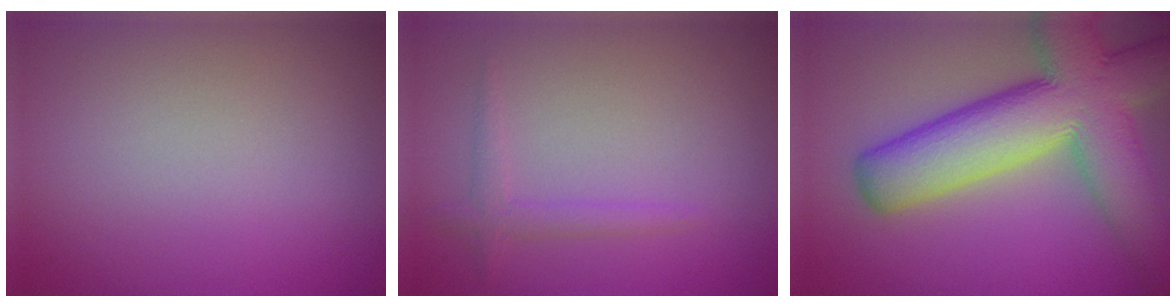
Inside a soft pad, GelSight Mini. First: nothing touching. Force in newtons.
{"total": 1.4, "press": 1.4, "slide": 0.1}
{"total": 12.2, "press": 12.1, "slide": 0.6}